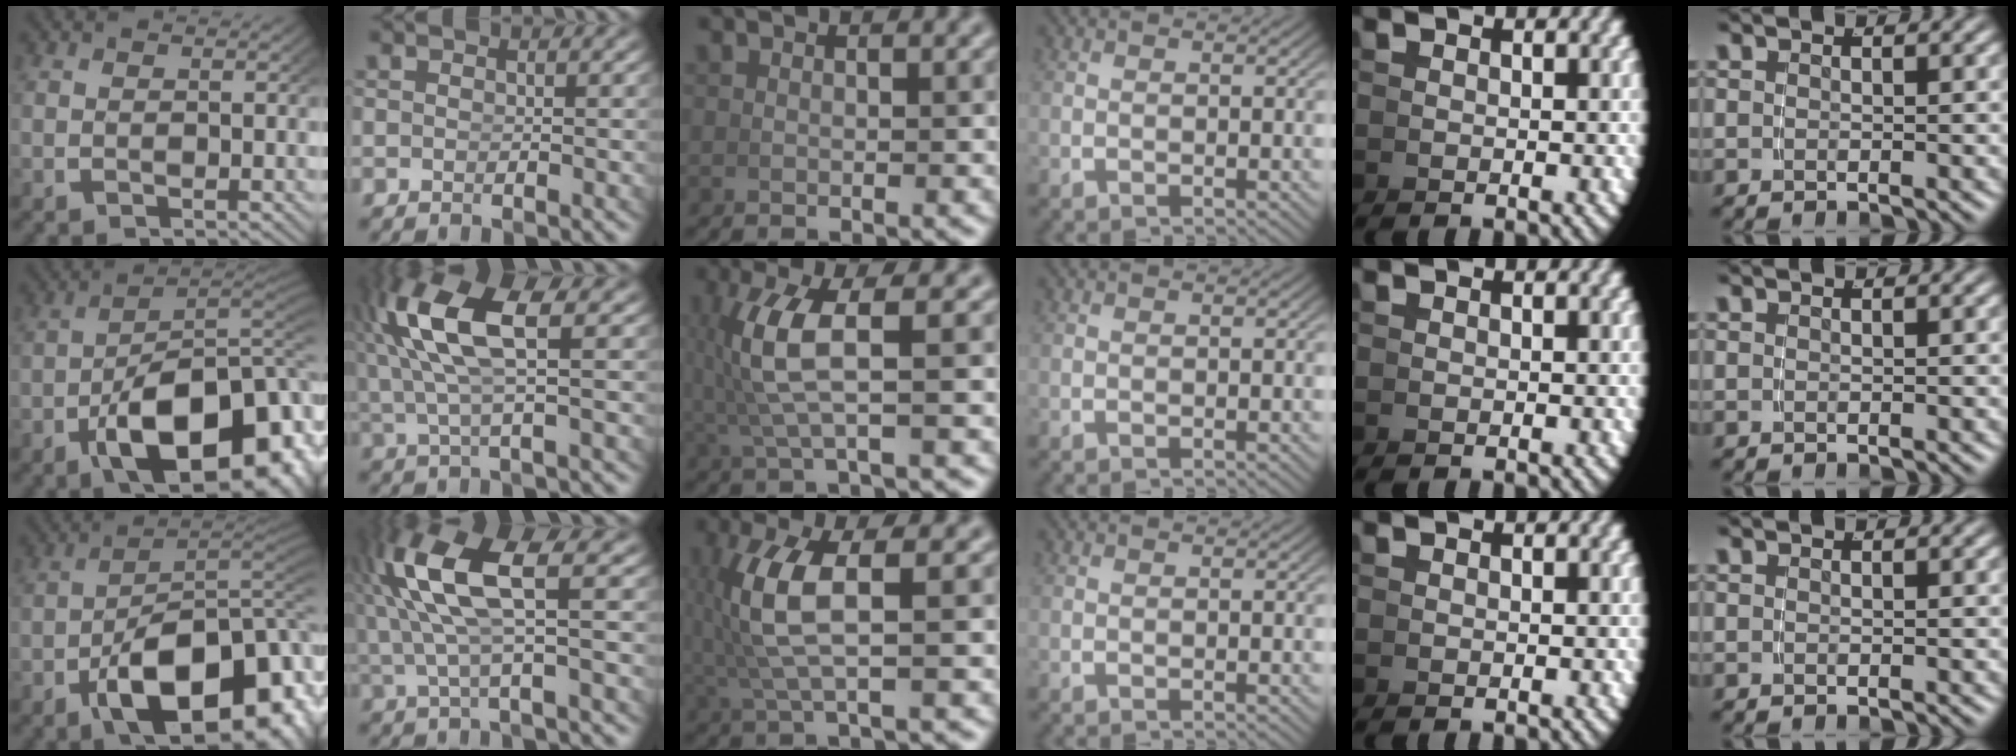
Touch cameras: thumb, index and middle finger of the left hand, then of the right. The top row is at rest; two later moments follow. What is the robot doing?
{"motion": "lift_and_place", "object": "bowl"}